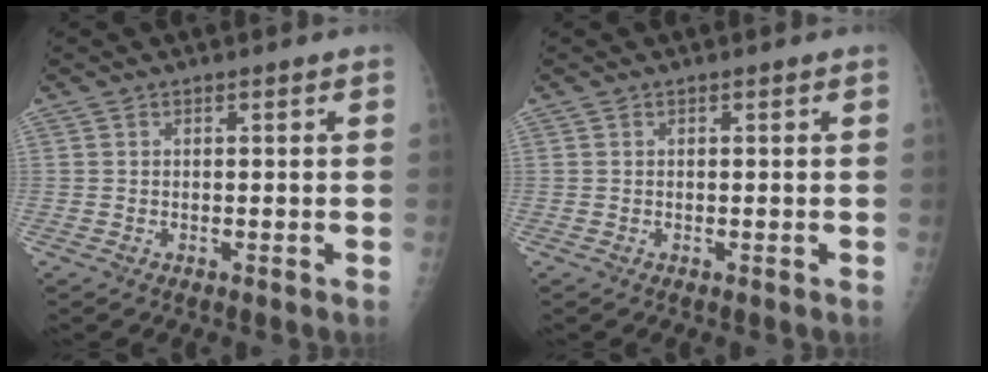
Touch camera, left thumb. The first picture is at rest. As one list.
[{"total": 0.0}]